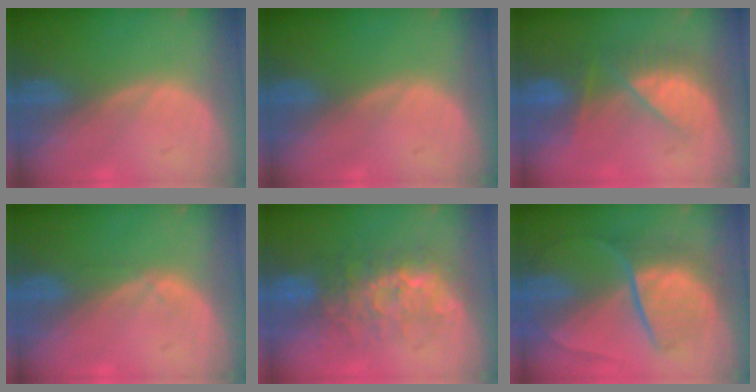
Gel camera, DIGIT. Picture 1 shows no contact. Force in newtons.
{"total": 0.0}
{"total": 7.7, "press": 7.0, "slide": 3.2}
{"total": 0.9, "press": 0.8, "slide": 0.2}
{"total": 8.1, "press": 7.9, "slide": 1.8}
{"total": 8.0, "press": 7.4, "slide": 2.9}